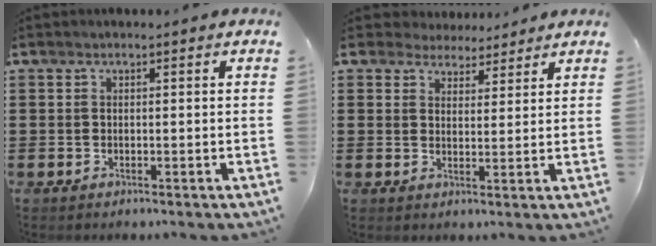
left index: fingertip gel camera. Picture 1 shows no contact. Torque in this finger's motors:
{"motor_torque": [0.22, 0.23, -0.04, -0.03]}